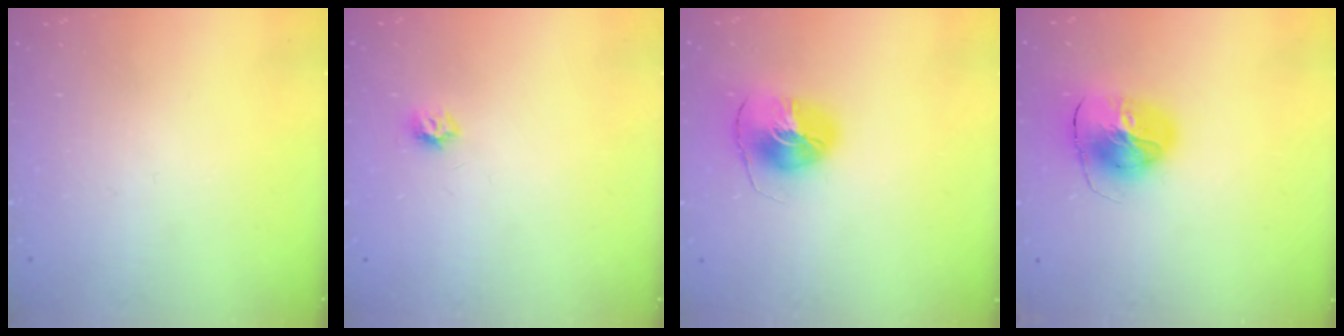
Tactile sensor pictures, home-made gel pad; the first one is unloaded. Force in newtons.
{"total": 4.6, "press": 4.6, "slide": 0.5}
{"total": 8.3, "press": 8.2, "slide": 0.9}
{"total": 11.3, "press": 11.2, "slide": 1.4}